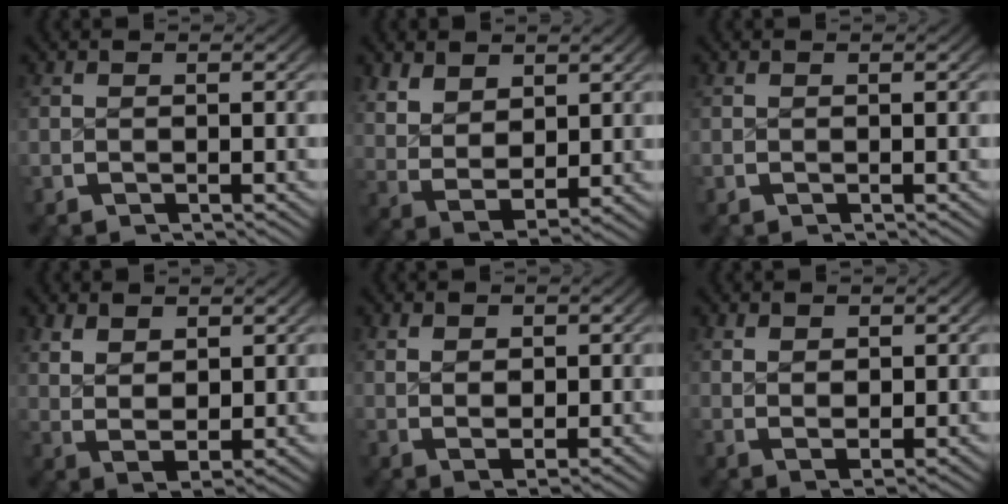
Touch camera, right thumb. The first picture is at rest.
{"total": 6.6, "force": [0.8, 4.8, 4.5], "torque": [-0.109, -0.037, 0.037]}
{"total": 0.0}
{"total": 4.6, "force": [1.1, 2.9, 3.4], "torque": [-0.069, -0.022, 0.039]}
{"total": 2.5, "force": [1.0, 1.3, 1.9], "torque": [-0.032, -0.008, 0.028]}
{"total": 2.3, "force": [1.2, 1.1, 1.7], "torque": [-0.025, -0.007, 0.032]}